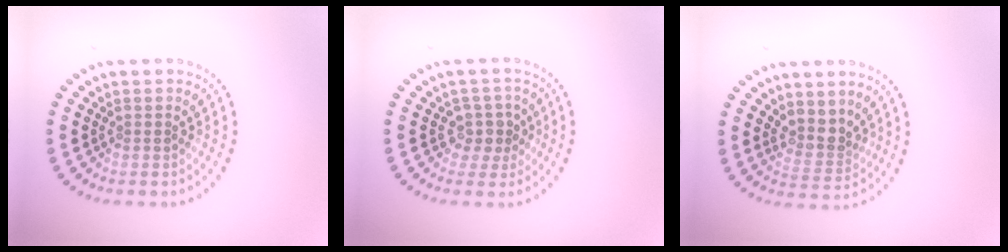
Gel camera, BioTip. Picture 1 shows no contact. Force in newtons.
{"total": 2.2, "press": 1.9, "slide": 1.1}
{"total": 2.7, "press": 2.1, "slide": 1.7}